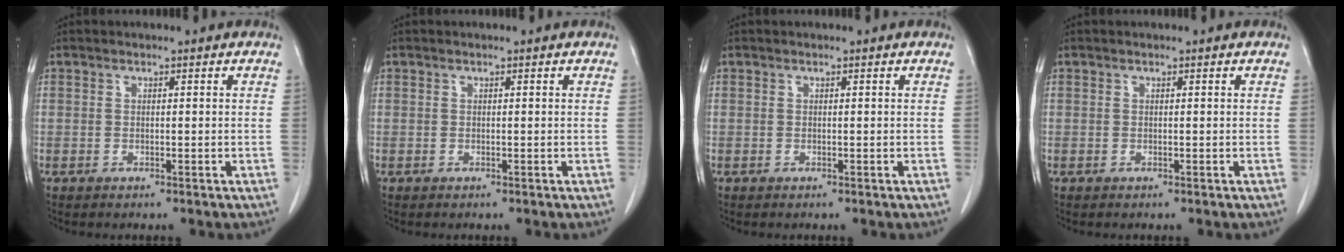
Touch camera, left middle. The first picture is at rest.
{"total": 0.0}
{"total": 0.0}
{"total": 0.0}